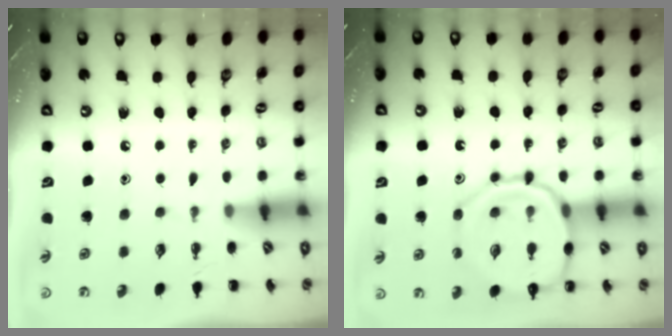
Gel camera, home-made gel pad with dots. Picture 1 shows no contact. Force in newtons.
{"total": 15.2, "press": 15.1, "slide": 1.3}